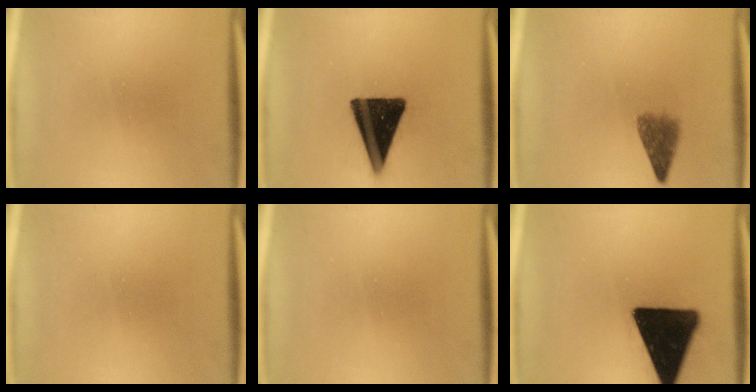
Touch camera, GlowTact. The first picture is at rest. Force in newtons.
{"total": 15.8}
{"total": 4.1}
{"total": 0.0}
{"total": 0.0}
{"total": 20.0}